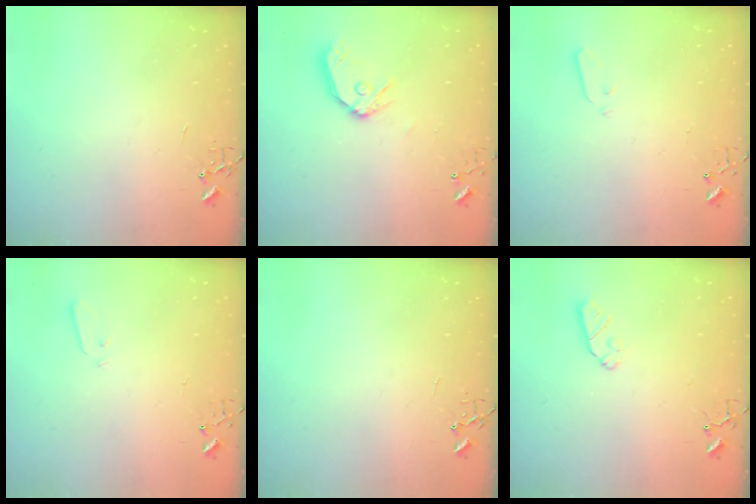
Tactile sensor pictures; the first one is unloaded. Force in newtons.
{"total": 11.3, "press": 11.3, "slide": 1.3}
{"total": 2.9, "press": 2.9, "slide": 0.4}
{"total": 2.1, "press": 2.0, "slide": 0.4}
{"total": 0.0}
{"total": 6.6, "press": 6.6, "slide": 0.2}